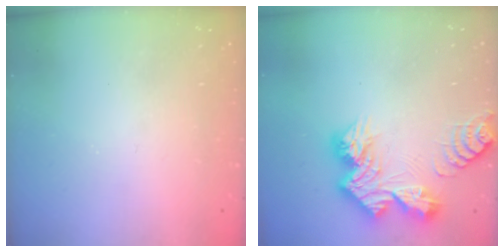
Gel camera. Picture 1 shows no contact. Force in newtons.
{"total": 13.8, "press": 13.7, "slide": 1.2}